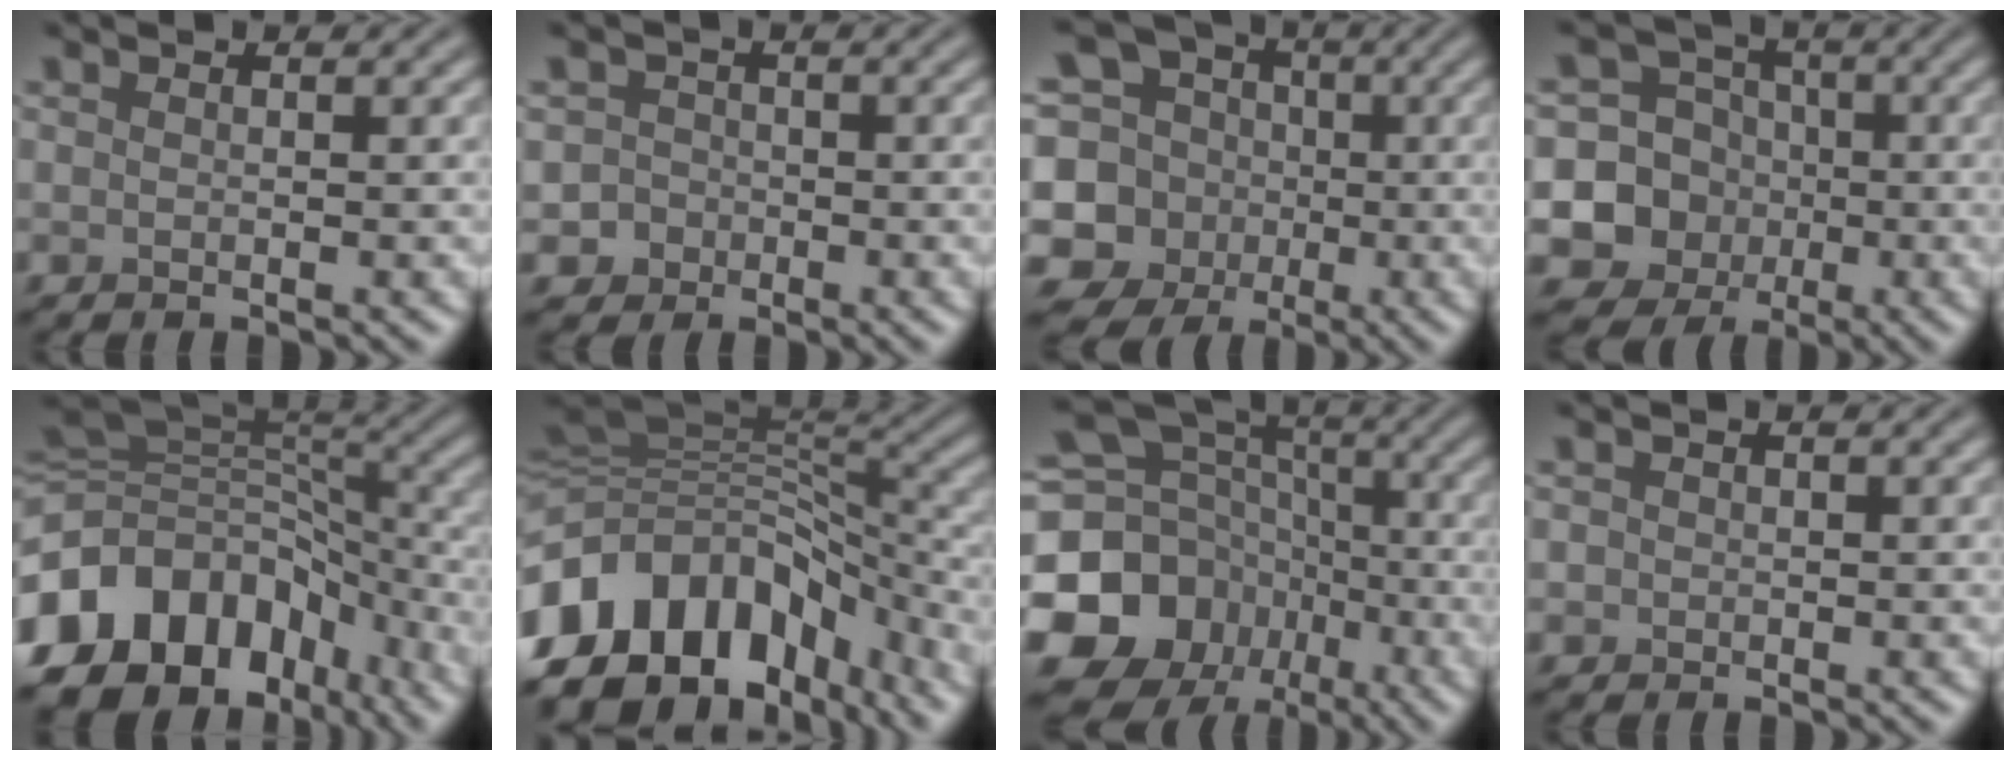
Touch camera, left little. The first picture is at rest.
{"total": 2.8, "force": [-1.3, 2.5, 0.1], "torque": [0.030, 0.003, -0.026]}
{"total": 14.5, "force": [-0.6, 13.6, 5.0], "torque": [-0.139, 0.014, -0.035]}
{"total": 9.9, "force": [-2.3, 9.4, 2.2], "torque": [-0.045, -0.003, -0.059]}
{"total": 16.3, "force": [-7.1, 11.5, 9.1], "torque": [-0.212, -0.006, -0.117]}
{"total": 15.3, "force": [-7.4, 9.9, 9.1], "torque": [-0.200, 0.007, -0.122]}
{"total": 16.8, "force": [-5.6, 14.4, 6.4], "torque": [-0.154, -0.013, -0.119]}
{"total": 0.9, "force": [0.0, 0.9, 0.1], "torque": [0.007, -0.001, -0.002]}